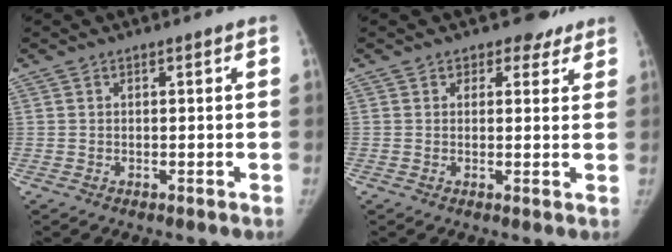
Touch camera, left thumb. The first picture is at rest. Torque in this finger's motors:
{"motor_torque": [1.15, 1.01, 0.39, -0.22, 0.04]}